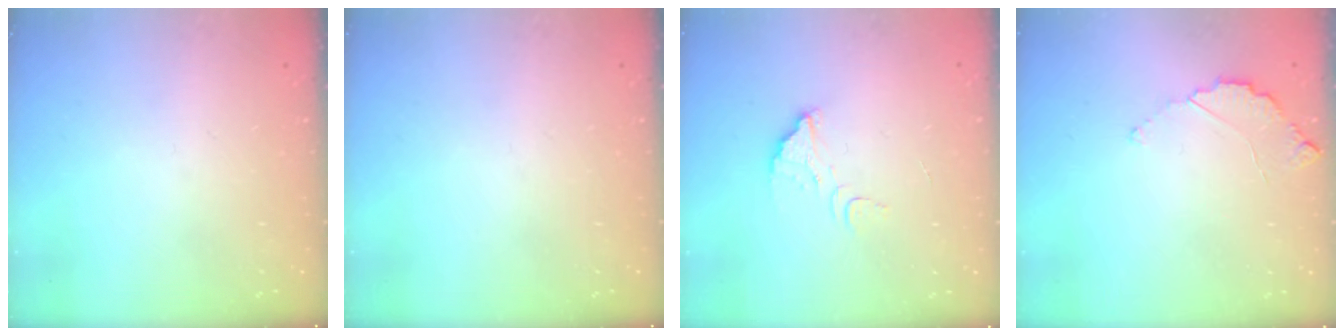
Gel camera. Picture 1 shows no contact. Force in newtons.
{"total": 0.0}
{"total": 6.7, "press": 6.7, "slide": 0.5}
{"total": 2.9, "press": 2.9, "slide": 0.3}